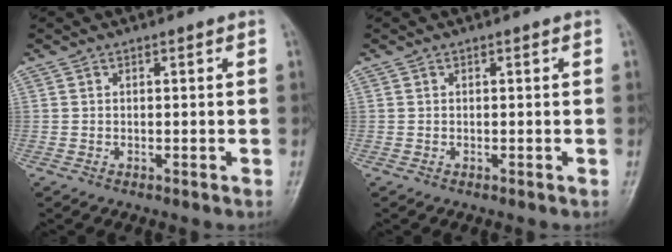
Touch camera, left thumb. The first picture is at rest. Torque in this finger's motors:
{"motor_torque": [0.00, 0.00, 0.00, 0.00, 0.00]}